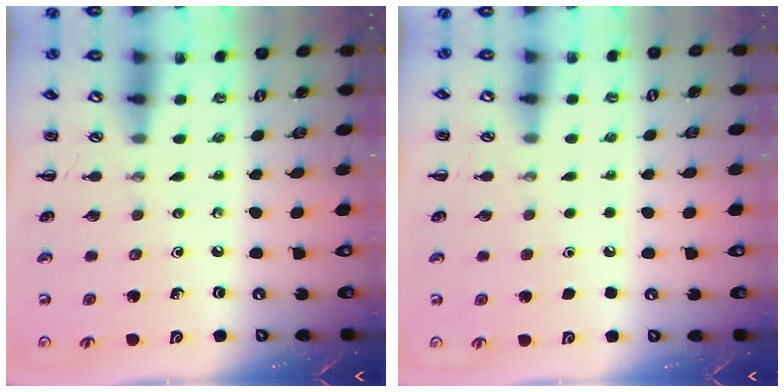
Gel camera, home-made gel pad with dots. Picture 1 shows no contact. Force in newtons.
{"total": 1.6, "press": 1.6, "slide": 0.1}